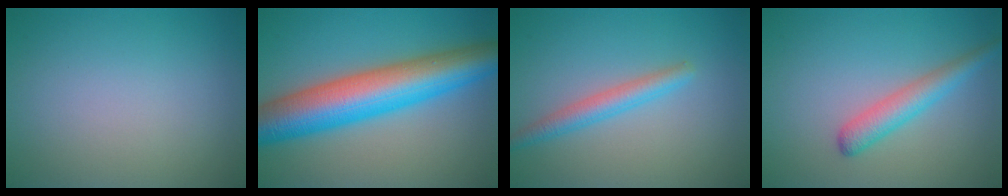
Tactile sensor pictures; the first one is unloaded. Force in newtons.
{"total": 10.9, "press": 10.9, "slide": 0.1}
{"total": 2.5, "press": 2.5, "slide": 0.2}
{"total": 3.1, "press": 3.1, "slide": 0.1}